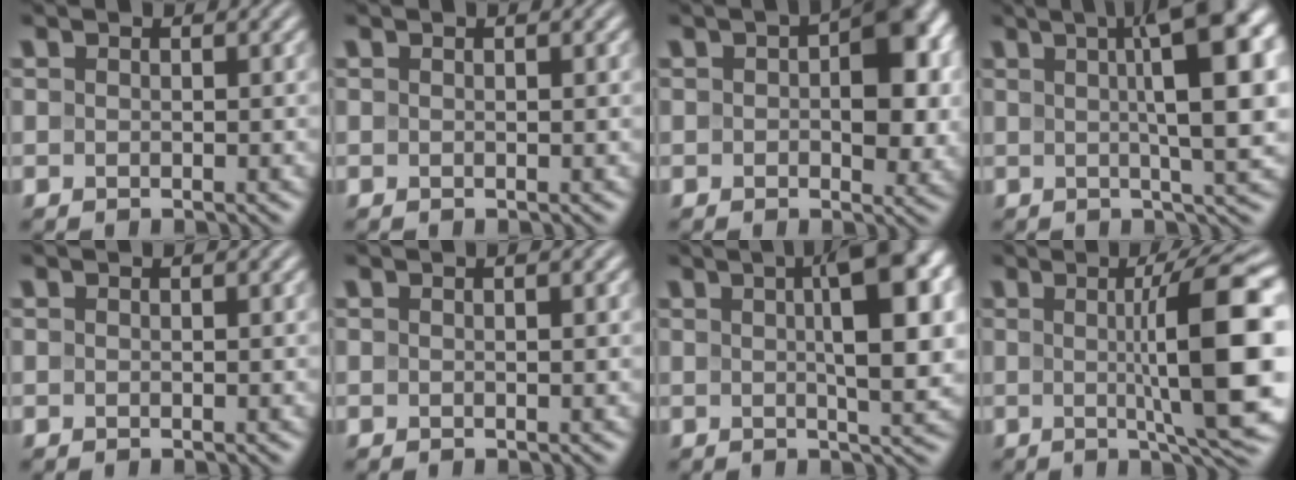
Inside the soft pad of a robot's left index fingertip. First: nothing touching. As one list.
[{"total": 0.0}, {"total": 7.5, "force": [1.1, 4.3, 6.1], "torque": [-0.060, 0.008, 0.009]}, {"total": 12.2, "force": [2.9, 3.4, 11.4], "torque": [-0.132, 0.011, 0.037]}, {"total": 0.0}, {"total": 0.5, "force": [0.2, 0.1, 0.5], "torque": [-0.007, 0.004, 0.002]}, {"total": 9.3, "force": [2.2, 2.6, 8.7], "torque": [-0.114, 0.010, 0.033]}, {"total": 11.1, "force": [0.5, 2.0, 10.9], "torque": [-0.138, 0.001, 0.010]}]